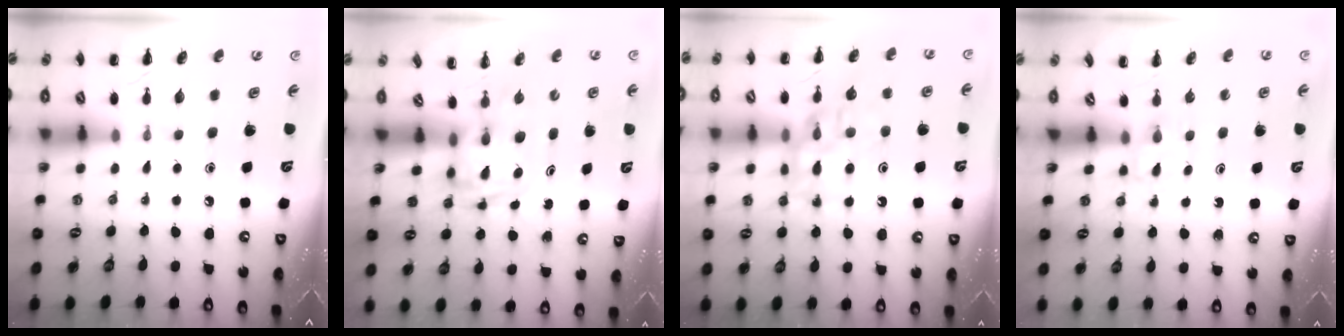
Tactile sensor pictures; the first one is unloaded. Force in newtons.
{"total": 2.7, "press": 2.7, "slide": 0.5}
{"total": 13.4, "press": 13.3, "slide": 2.0}
{"total": 2.6, "press": 2.4, "slide": 1.0}